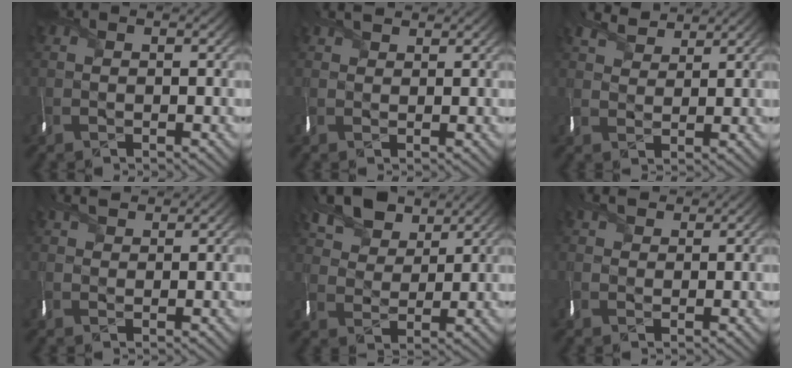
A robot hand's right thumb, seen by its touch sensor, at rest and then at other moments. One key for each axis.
{"total": 1.6, "fx": 1.3, "fy": 0.3, "fz": -0.9, "tx": 0.006, "ty": 0.006, "tz": 0.022}
{"total": 3.2, "fx": 3.0, "fy": 0.9, "fz": 0.4, "tx": -0.029, "ty": 0.010, "tz": 0.058}
{"total": 1.7, "fx": 1.6, "fy": 0.3, "fz": -0.6, "tx": -0.003, "ty": 0.006, "tz": 0.027}
{"total": 7.6, "fx": 5.7, "fy": 3.8, "fz": 3.0, "tx": -0.092, "ty": 0.017, "tz": 0.105}
{"total": 1.8, "fx": 1.5, "fy": 0.6, "fz": -0.7, "tx": 0.003, "ty": 0.005, "tz": 0.024}